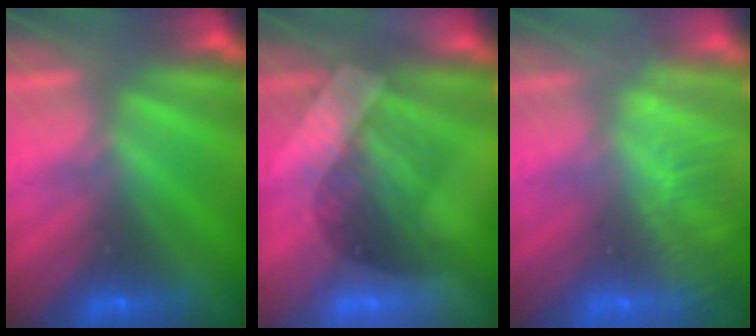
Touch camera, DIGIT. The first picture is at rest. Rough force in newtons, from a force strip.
{"total": 3.3}
{"total": 3.3}